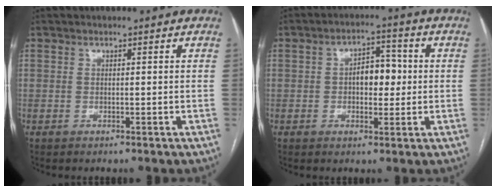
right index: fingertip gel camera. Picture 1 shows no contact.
{"total": 5.8, "force": [0.1, 3.1, 4.8], "torque": [-0.073, 0.019, 0.001]}